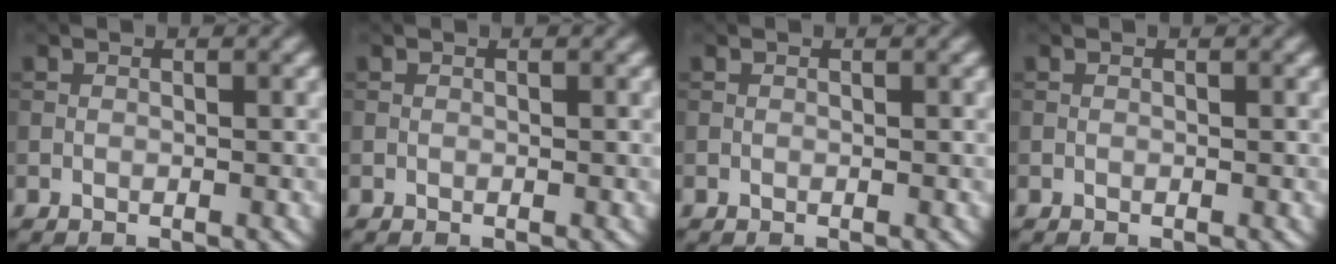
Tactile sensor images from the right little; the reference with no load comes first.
{"total": 0.0}
{"total": 0.0}
{"total": 0.0}